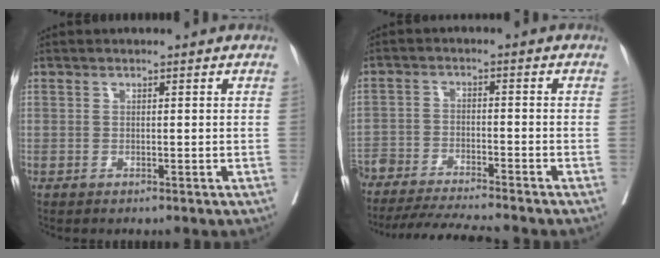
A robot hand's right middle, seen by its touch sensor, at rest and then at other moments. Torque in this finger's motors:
{"motor_torque": [1.09, -1.05, 0.20, 0.07]}